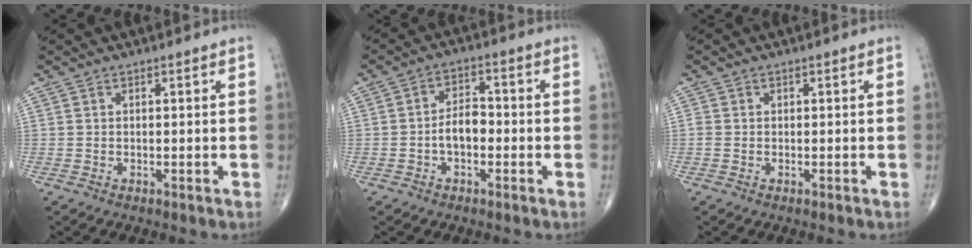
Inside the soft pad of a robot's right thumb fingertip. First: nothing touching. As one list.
[{"total": 5.1, "force": [-1.4, 3.1, 3.8], "torque": [-0.053, 0.024, -0.031]}, {"total": 0.8, "force": [-0.1, 0.7, 0.4], "torque": [-0.006, 0.001, -0.002]}]